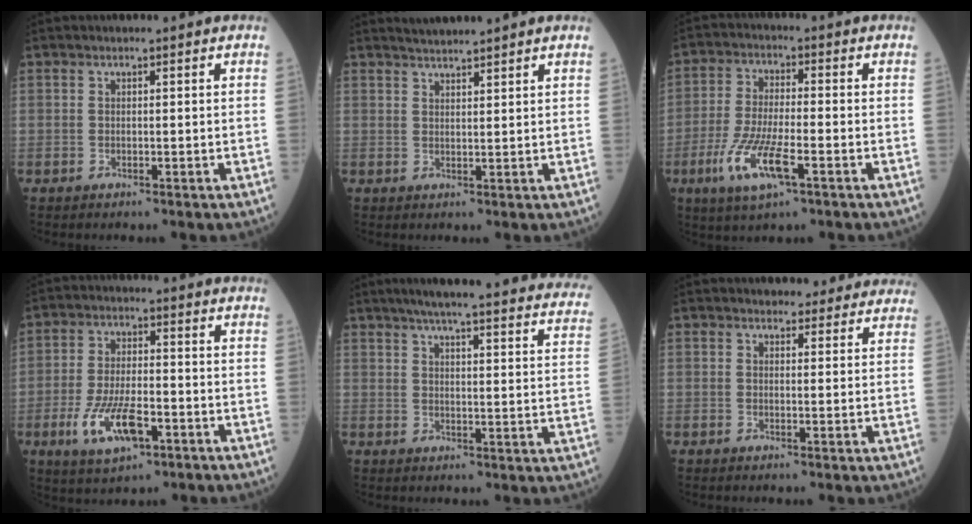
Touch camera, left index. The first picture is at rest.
{"total": 3.1, "force": [2.9, -0.6, 0.8], "torque": [-0.014, 0.010, 0.054]}
{"total": 9.3, "force": [-4.2, 2.0, 8.1], "torque": [-0.171, -0.015, -0.078]}
{"total": 9.5, "force": [-4.1, 3.5, 7.9], "torque": [-0.161, -0.007, -0.071]}
{"total": 30.2, "force": [27.2, 2.1, 12.8], "torque": [-0.181, -0.057, 0.316]}
{"total": 7.6, "force": [7.1, 2.5, 1.3], "torque": [0.008, 0.007, 0.064]}